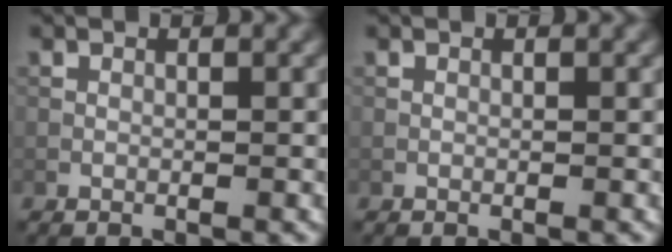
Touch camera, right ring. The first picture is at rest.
{"total": 0.0}